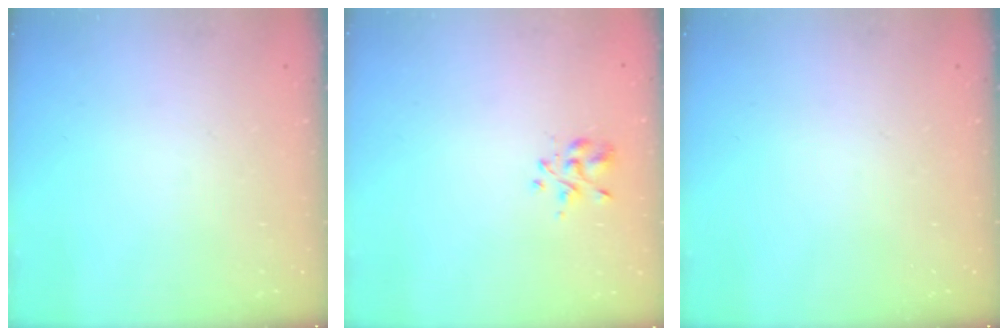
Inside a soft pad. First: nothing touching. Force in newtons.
{"total": 2.4, "press": 2.1, "slide": 1.2}
{"total": 0.0}